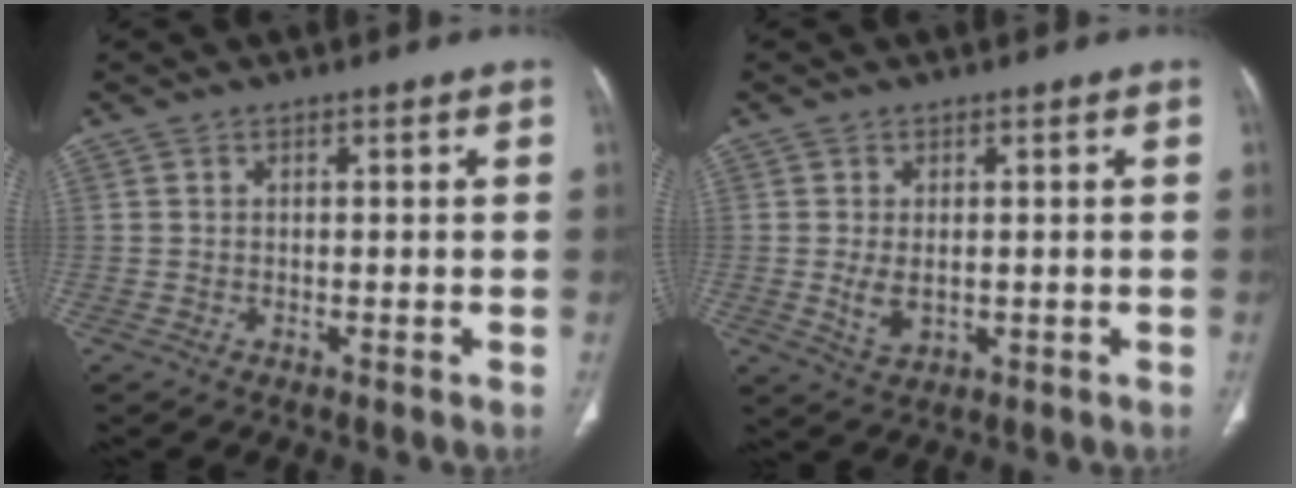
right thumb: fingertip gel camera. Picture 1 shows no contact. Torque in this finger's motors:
{"motor_torque": [-0.27, 0.42, 0.49, 0.03, 0.15]}